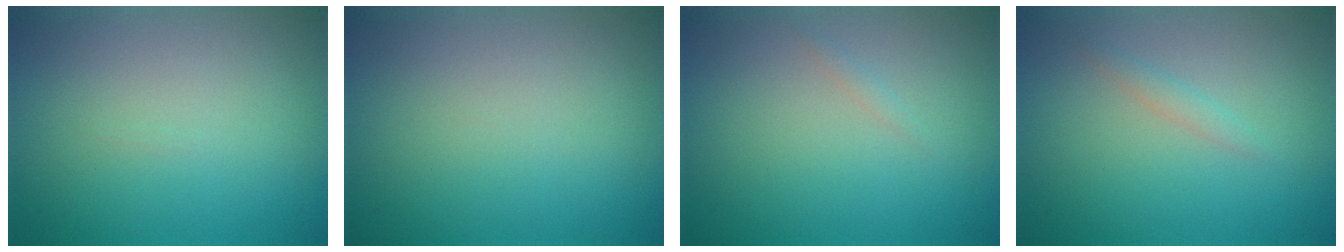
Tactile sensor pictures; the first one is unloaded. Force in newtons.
{"total": 0.0}
{"total": 0.6, "press": 0.5, "slide": 0.1}
{"total": 0.9, "press": 0.8, "slide": 0.0}